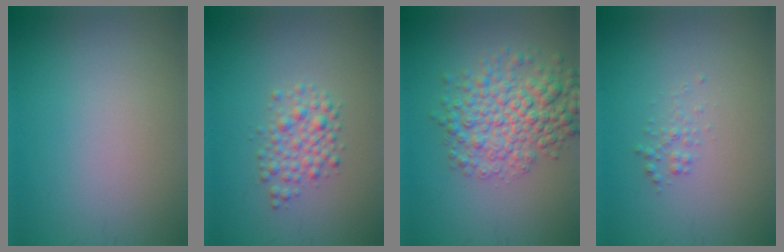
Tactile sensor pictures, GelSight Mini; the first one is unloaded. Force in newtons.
{"total": 2.6, "press": 2.6, "slide": 0.0}
{"total": 6.1, "press": 6.1, "slide": 0.1}
{"total": 1.0, "press": 1.0, "slide": 0.0}